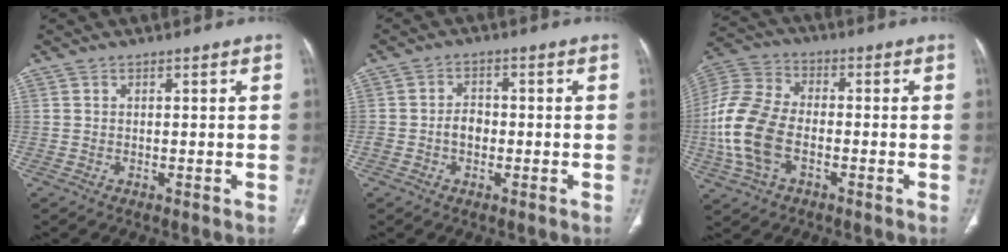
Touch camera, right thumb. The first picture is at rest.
{"total": 3.6, "force": [-0.9, 2.6, 2.3], "torque": [-0.030, 0.013, -0.020]}
{"total": 15.3, "force": [-3.4, 9.6, 11.4], "torque": [-0.254, 0.024, -0.067]}